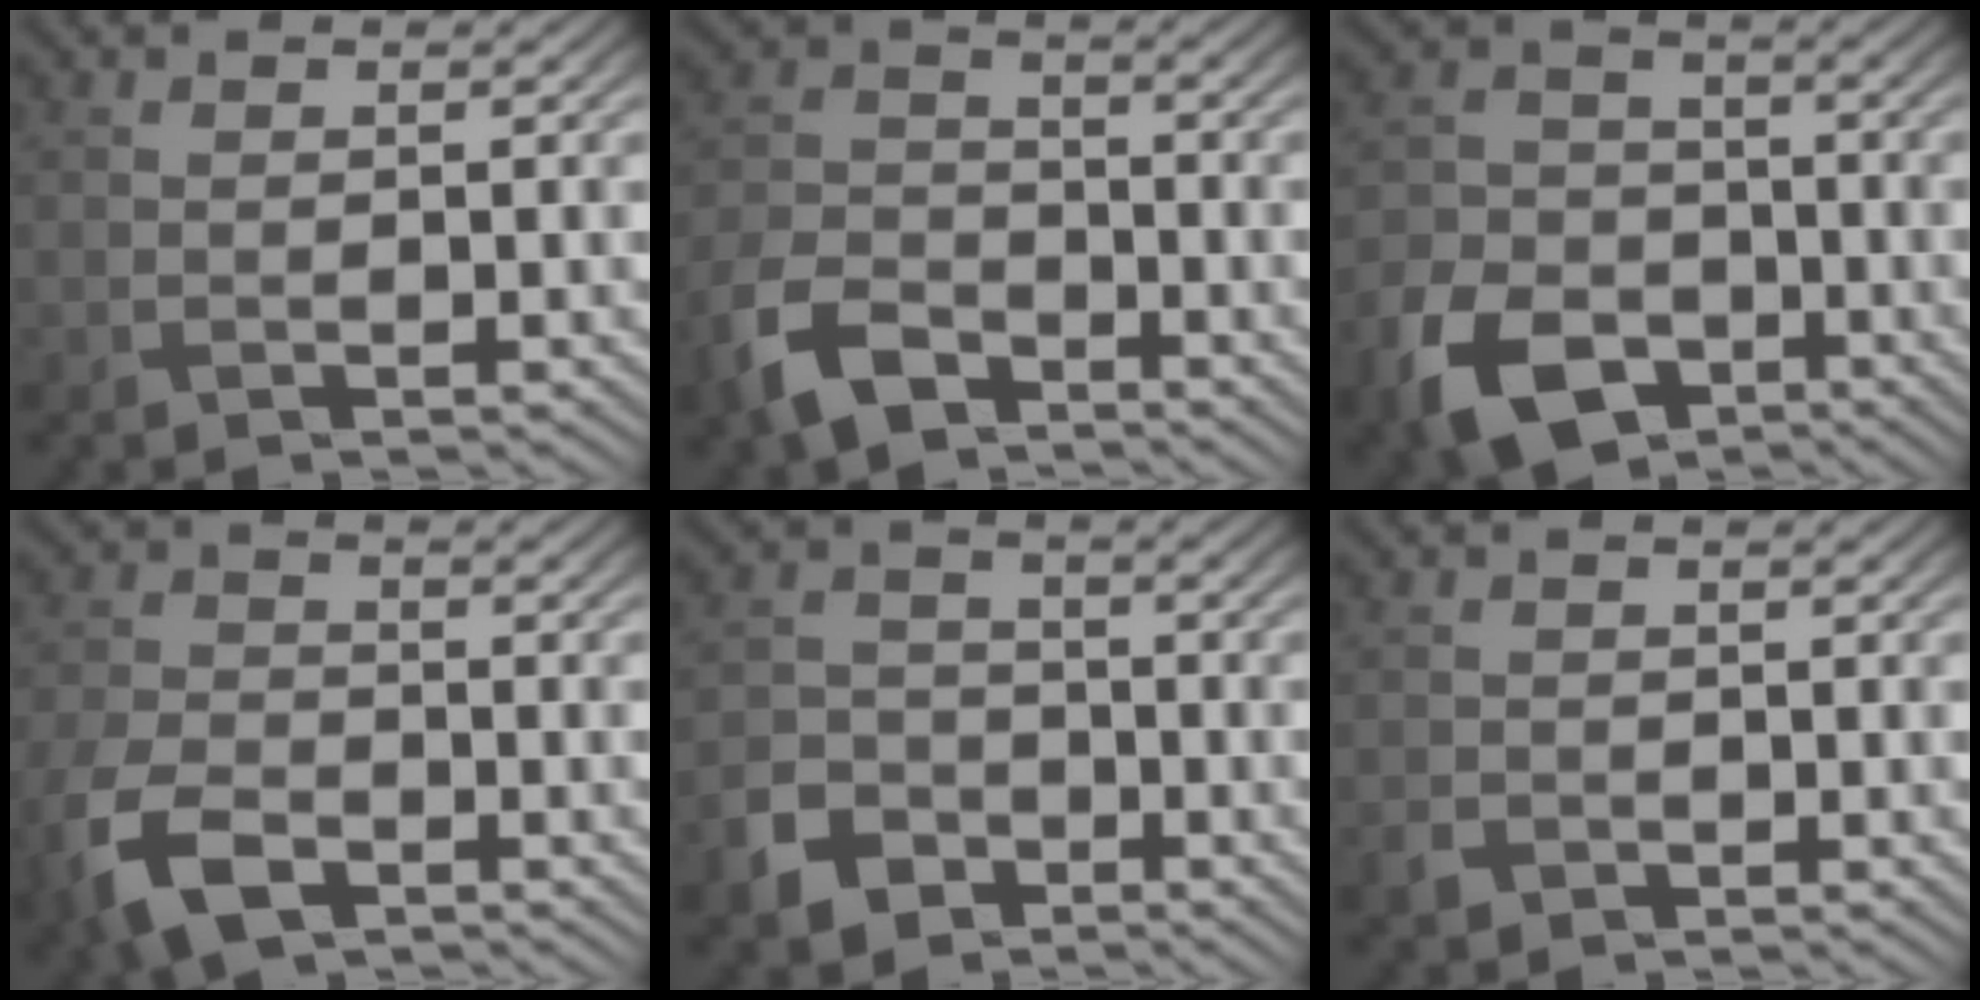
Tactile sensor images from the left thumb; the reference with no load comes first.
{"total": 8.3, "force": [-5.6, 4.4, 4.3], "torque": [-0.106, -0.012, -0.125]}
{"total": 10.9, "force": [-6.4, 6.9, 5.6], "torque": [-0.135, -0.025, -0.131]}
{"total": 8.5, "force": [-4.6, 4.8, 5.2], "torque": [-0.136, -0.025, -0.091]}
{"total": 6.3, "force": [-3.9, 4.3, 2.5], "torque": [-0.062, -0.008, -0.085]}
{"total": 1.6, "force": [-0.9, 1.2, 0.5], "torque": [-0.012, -0.005, -0.021]}